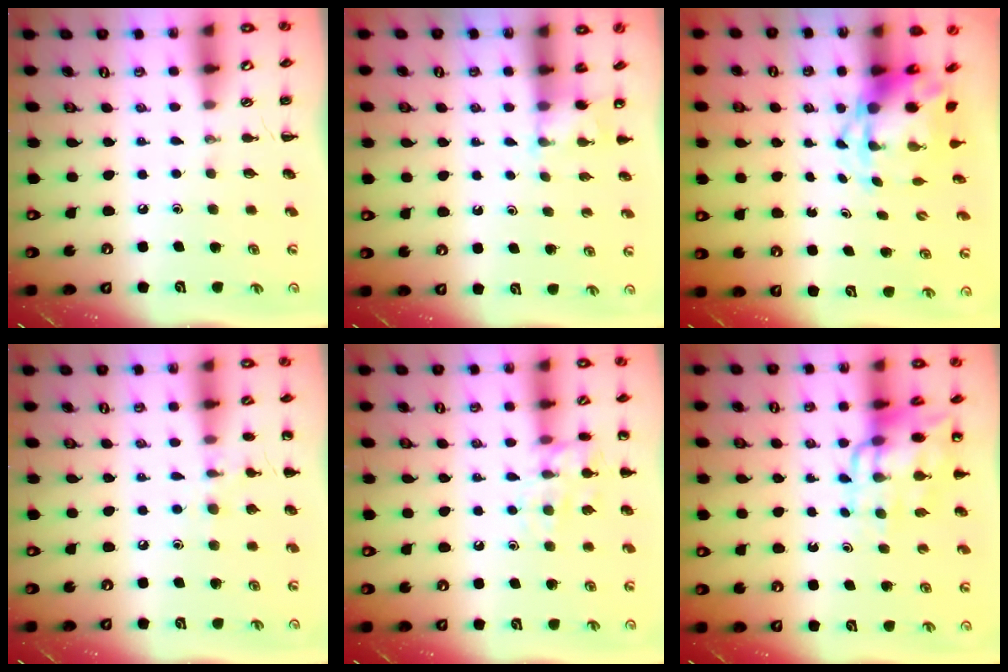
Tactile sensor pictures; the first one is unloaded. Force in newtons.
{"total": 3.6, "press": 3.4, "slide": 1.2}
{"total": 4.2, "press": 4.1, "slide": 0.9}
{"total": 7.8, "press": 7.6, "slide": 2.0}
{"total": 11.7, "press": 11.7, "slide": 0.7}
{"total": 11.9, "press": 11.4, "slide": 3.2}